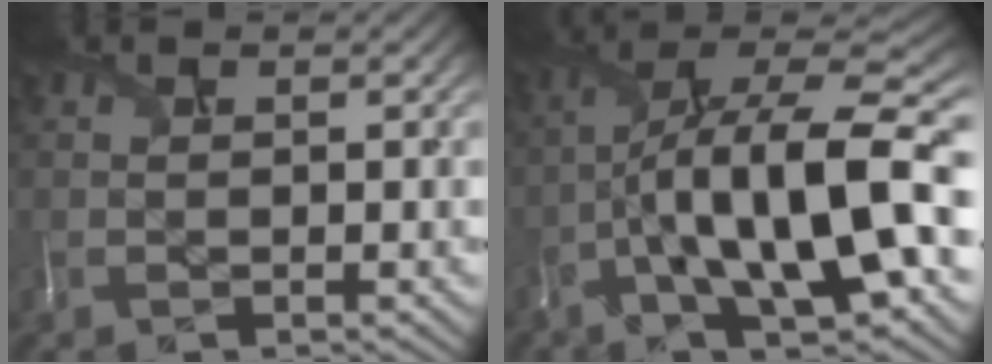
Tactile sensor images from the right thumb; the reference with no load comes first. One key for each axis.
{"total": 15.1, "fx": -2.6, "fy": 5.3, "fz": 13.9, "tx": -0.263, "ty": 0.008, "tz": -0.031}